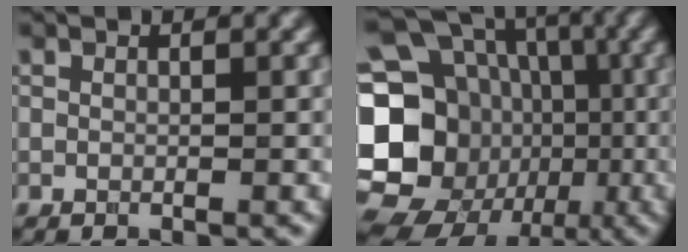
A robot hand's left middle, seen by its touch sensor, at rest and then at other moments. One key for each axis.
{"total": 23.1, "fx": -4.5, "fy": 20.8, "fz": 9.2, "tx": -0.190, "ty": 0.011, "tz": -0.118}